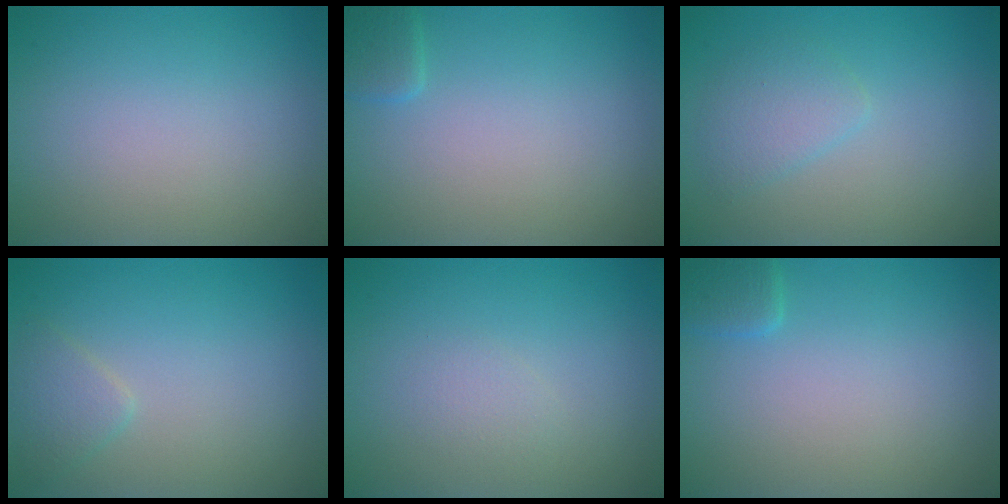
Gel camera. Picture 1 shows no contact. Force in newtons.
{"total": 1.3, "press": 1.3, "slide": 0.2}
{"total": 2.0, "press": 2.0, "slide": 0.1}
{"total": 1.6, "press": 1.6, "slide": 0.1}
{"total": 1.0, "press": 1.0, "slide": 0.0}
{"total": 1.5, "press": 1.5, "slide": 0.1}